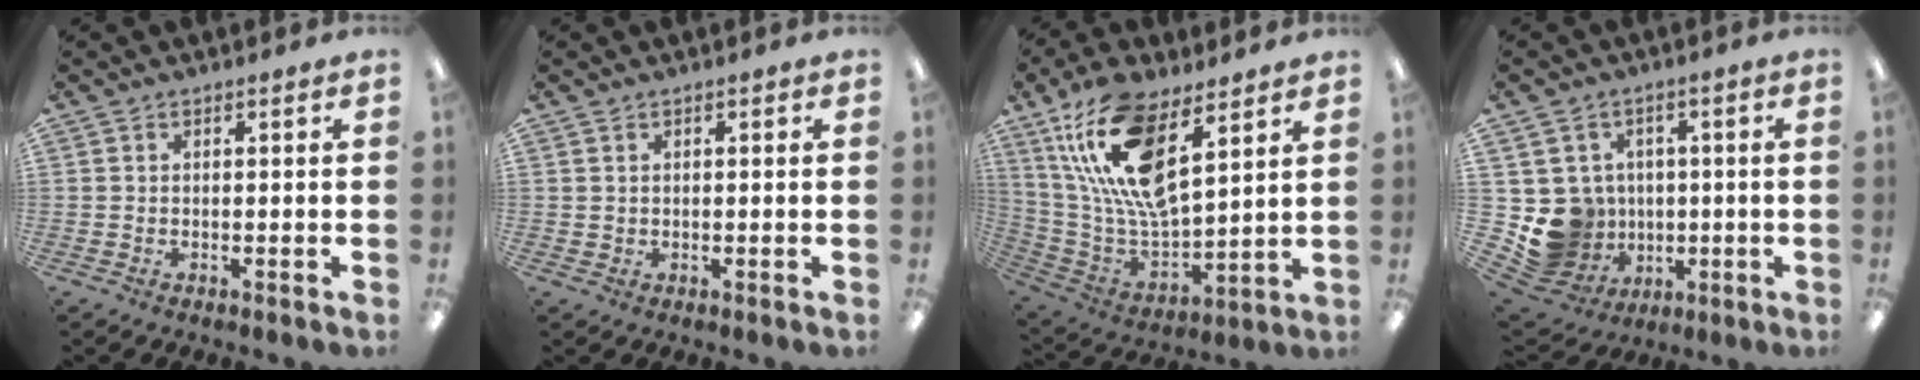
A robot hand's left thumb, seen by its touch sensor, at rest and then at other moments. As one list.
[{"total": 1.1, "force": [0.5, 1.0, -0.1], "torque": [0.001, 0.003, 0.007]}, {"total": 19.4, "force": [11.1, 7.5, 14.1], "torque": [-0.300, -0.057, 0.190]}, {"total": 10.6, "force": [-0.5, 10.4, 2.3], "torque": [-0.085, 0.000, 0.005]}]